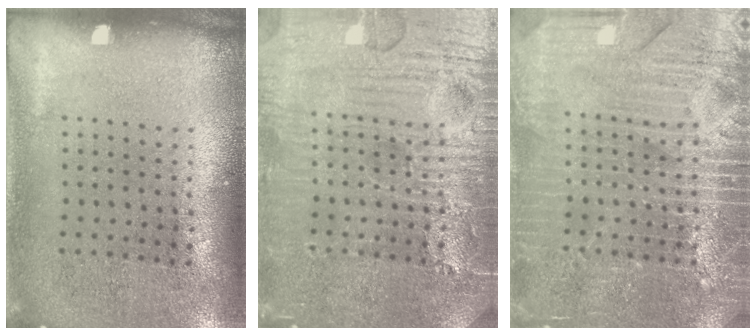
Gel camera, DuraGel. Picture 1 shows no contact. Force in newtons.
{"total": 7.1, "press": 7.1, "slide": 0.9}
{"total": 4.0, "press": 4.0, "slide": 0.6}